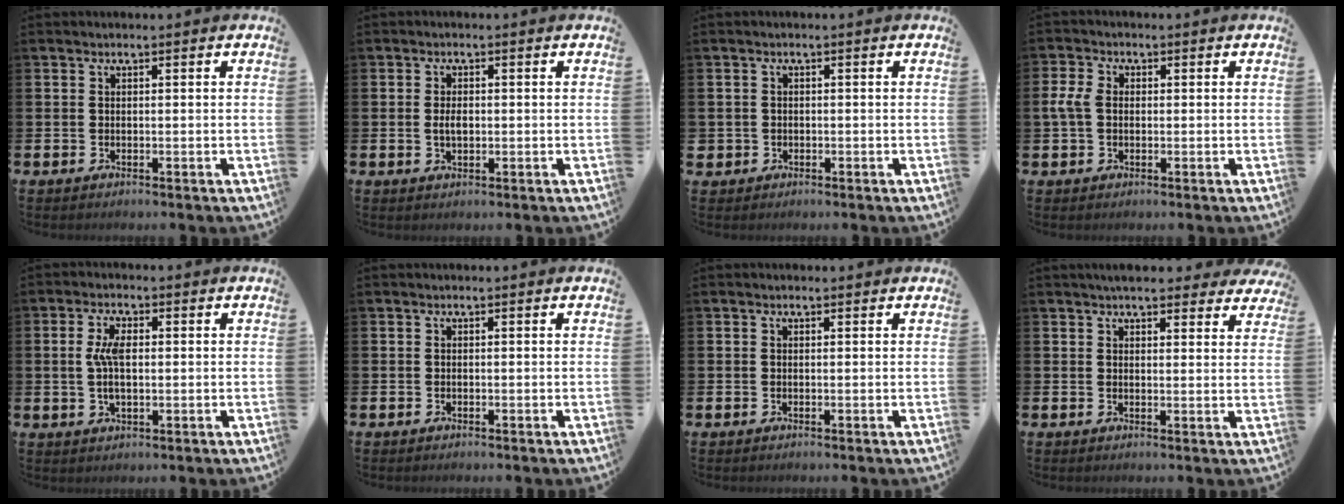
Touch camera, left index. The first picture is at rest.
{"total": 2.0, "force": [0.1, 1.1, 1.7], "torque": [-0.020, 0.000, -0.003]}
{"total": 1.2, "force": [-0.3, 1.2, 0.2], "torque": [-0.005, 0.004, -0.009]}
{"total": 3.8, "force": [0.5, 2.8, 2.5], "torque": [-0.049, 0.010, 0.007]}
{"total": 4.3, "force": [0.6, 2.0, 3.7], "torque": [-0.080, 0.004, 0.005]}
{"total": 0.0}
{"total": 0.0}
{"total": 4.4, "force": [4.1, 1.3, 1.1], "torque": [-0.017, -0.016, 0.075]}